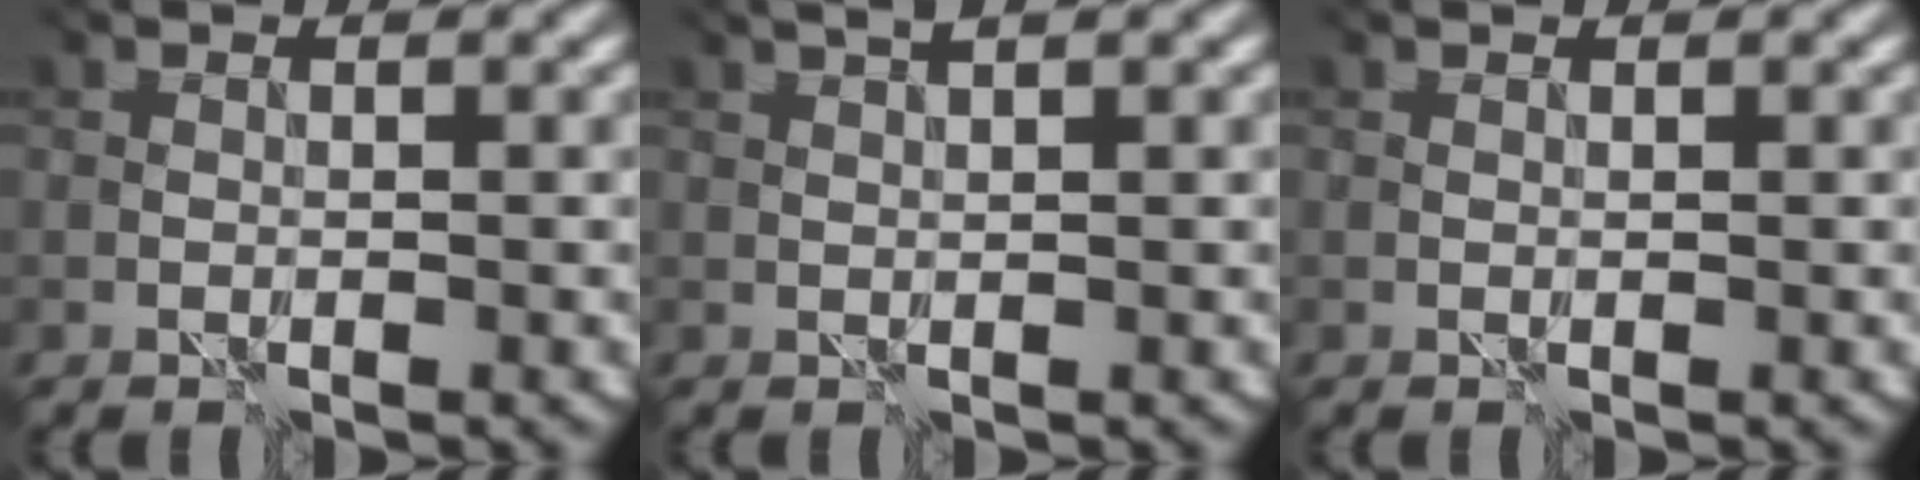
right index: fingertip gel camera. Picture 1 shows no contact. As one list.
[{"total": 2.0, "force": [1.7, 0.0, 1.0], "torque": [-0.003, 0.017, 0.024]}, {"total": 0.5, "force": [0.5, 0.1, 0.0], "torque": [-0.003, -0.002, 0.010]}]